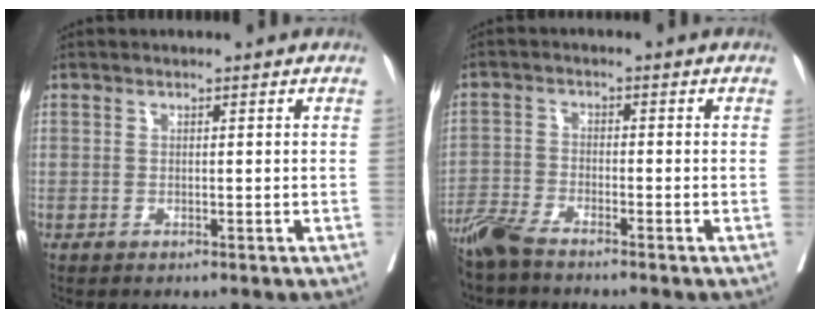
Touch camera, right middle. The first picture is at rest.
{"total": 5.3, "force": [-4.6, 0.5, 2.5], "torque": [-0.051, -0.016, -0.096]}